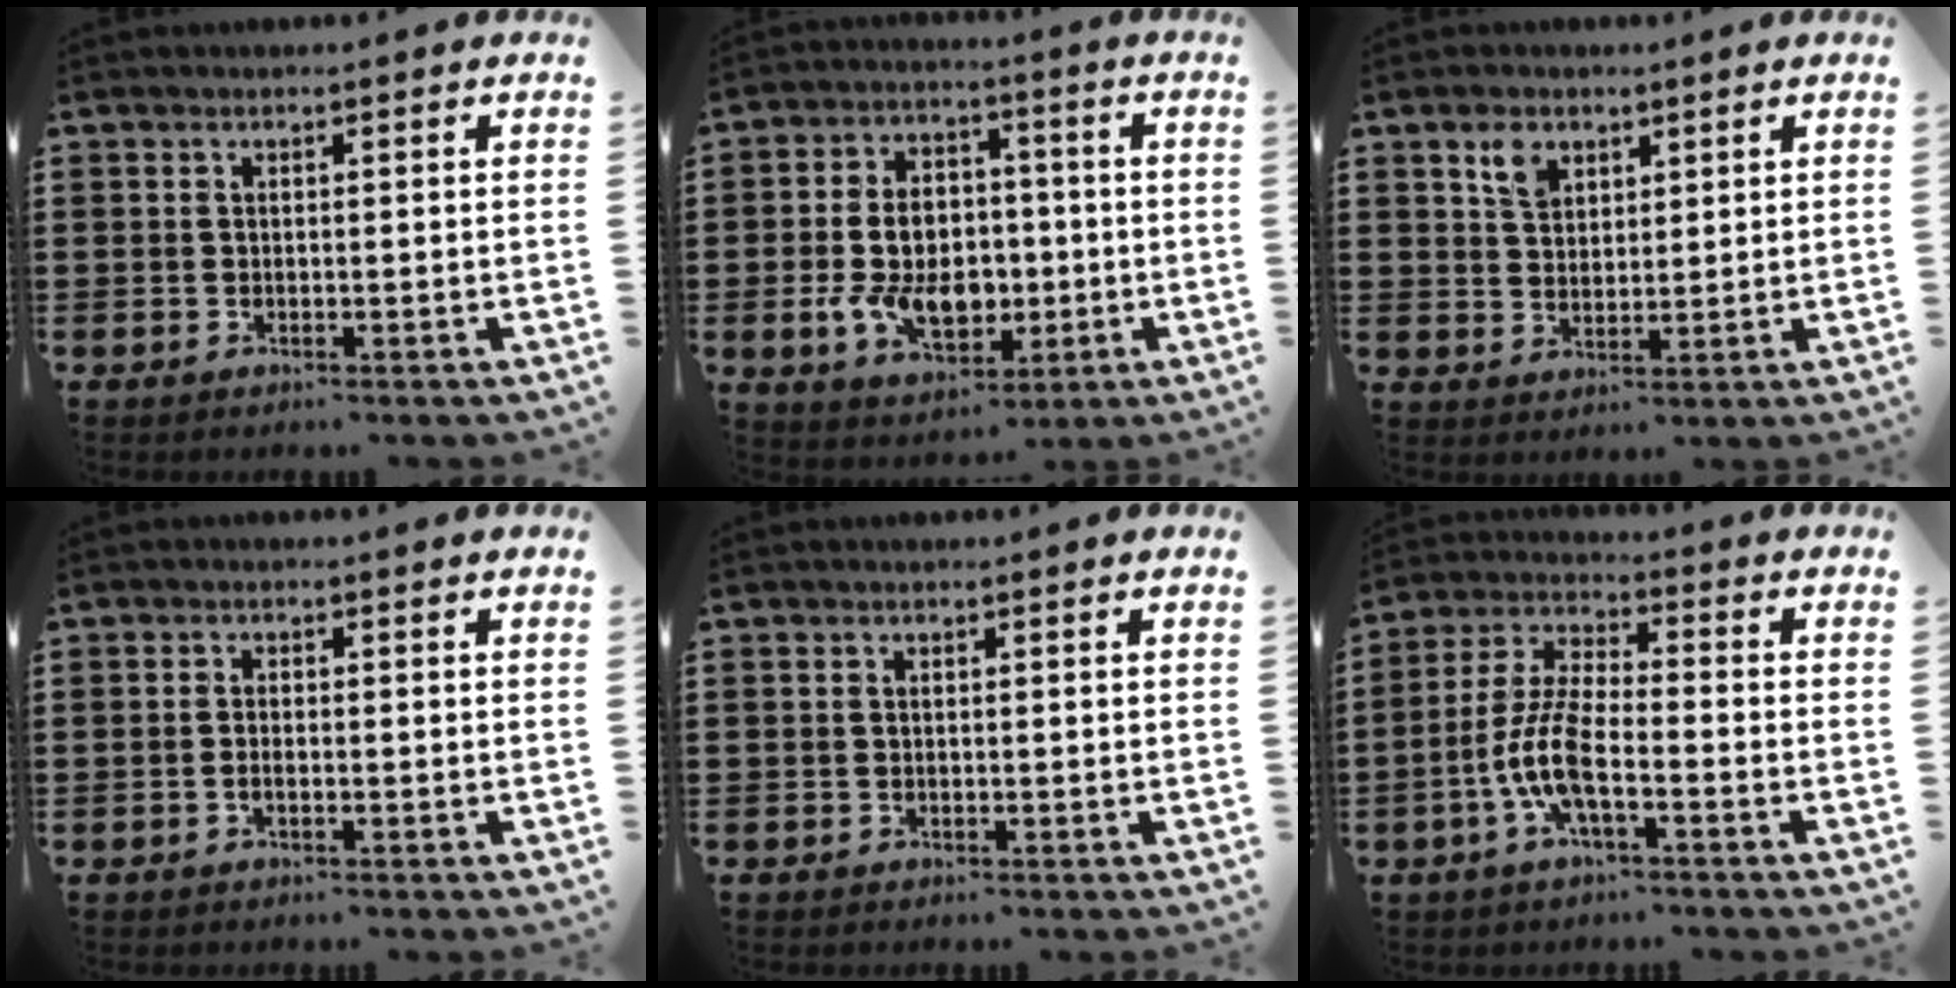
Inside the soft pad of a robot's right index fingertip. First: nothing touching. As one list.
[{"total": 10.3, "force": [-1.5, 7.2, 7.2], "torque": [-0.133, 0.006, -0.028]}, {"total": 4.1, "force": [2.5, 2.6, 1.9], "torque": [-0.039, 0.005, 0.045]}, {"total": 0.9, "force": [-0.5, 0.2, 0.7], "torque": [-0.015, -0.004, -0.007]}, {"total": 0.0}, {"total": 8.1, "force": [-3.0, 2.4, 7.1], "torque": [-0.174, -0.012, -0.066]}]